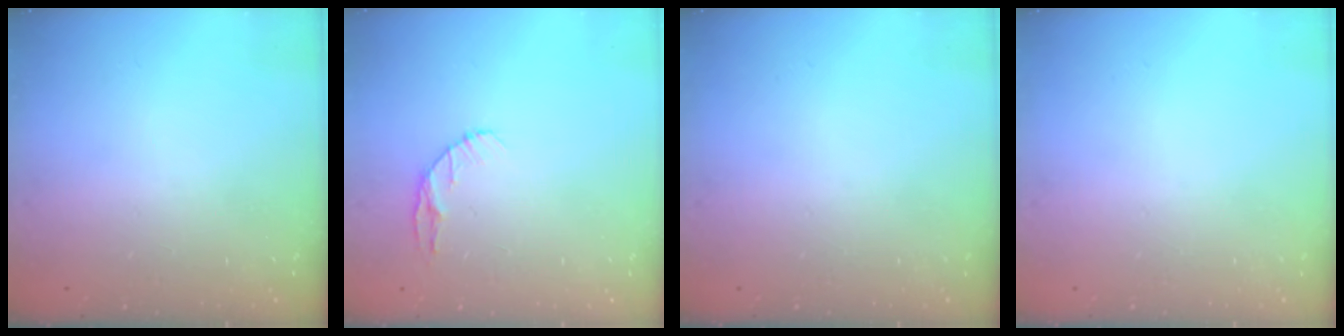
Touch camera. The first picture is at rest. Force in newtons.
{"total": 5.8, "press": 5.7, "slide": 0.8}
{"total": 0.0}
{"total": 0.0}